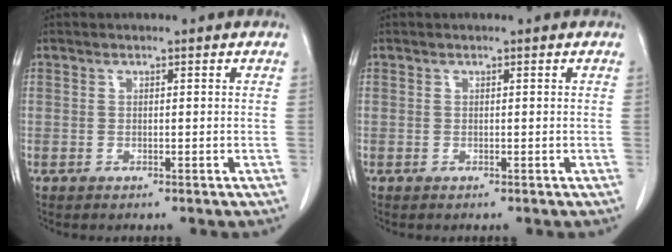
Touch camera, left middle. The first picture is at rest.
{"total": 0.0}